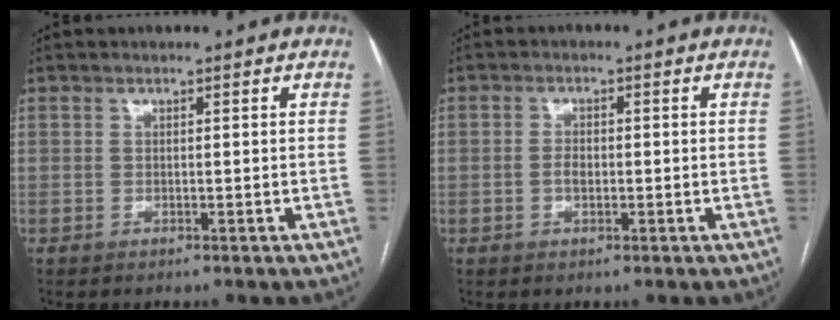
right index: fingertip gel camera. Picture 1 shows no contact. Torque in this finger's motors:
{"motor_torque": [0.22, 0.18, 0.03, 0.00]}